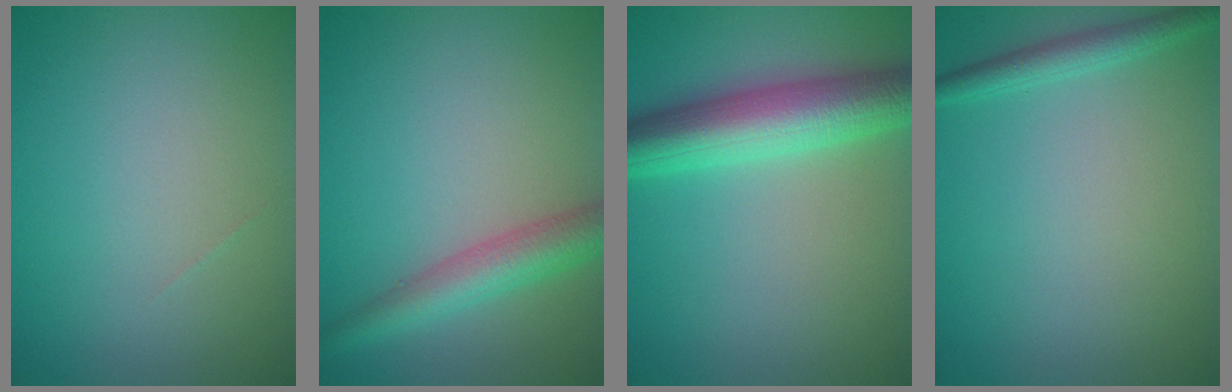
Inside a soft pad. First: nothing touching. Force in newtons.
{"total": 3.9, "press": 3.9, "slide": 0.1}
{"total": 7.1, "press": 7.1, "slide": 0.0}
{"total": 1.8, "press": 1.8, "slide": 0.1}